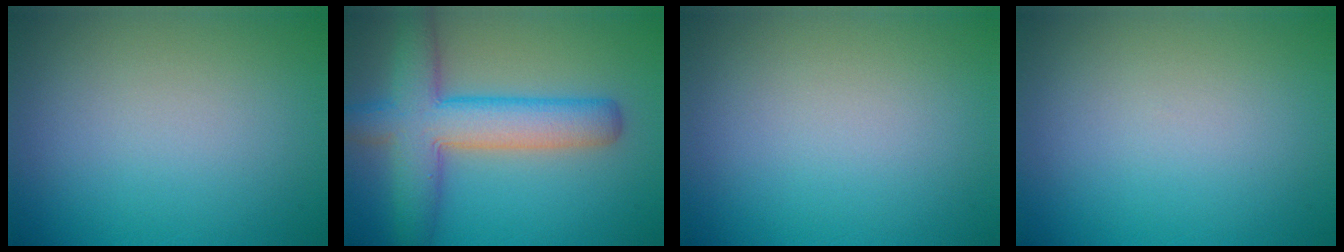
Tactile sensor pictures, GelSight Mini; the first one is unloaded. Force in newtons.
{"total": 7.8, "press": 7.8, "slide": 0.4}
{"total": 0.0}
{"total": 0.0}